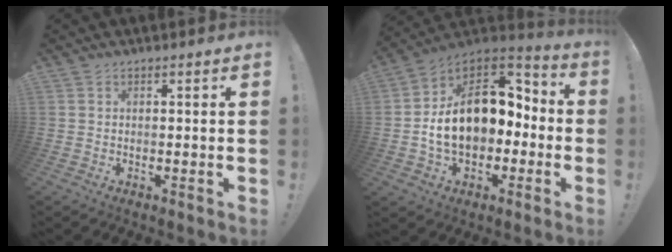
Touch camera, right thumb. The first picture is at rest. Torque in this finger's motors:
{"motor_torque": [2.43, 2.58, 1.54, -0.25, 0.31]}